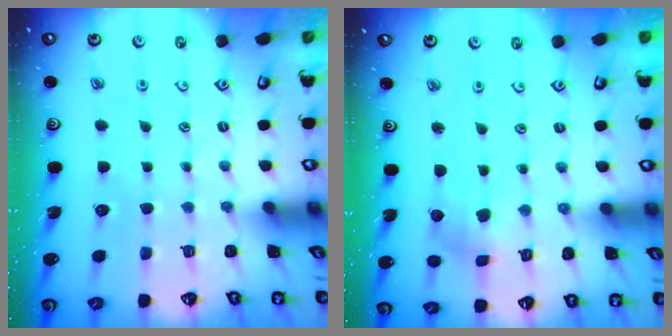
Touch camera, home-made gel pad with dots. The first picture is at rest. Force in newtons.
{"total": 2.5, "press": 2.5, "slide": 0.6}